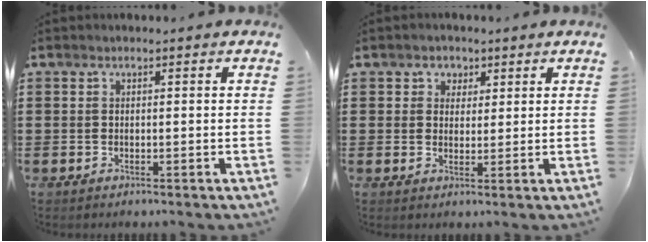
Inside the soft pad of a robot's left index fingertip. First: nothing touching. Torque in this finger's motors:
{"motor_torque": [-0.40, 1.23, 0.04, -0.01]}